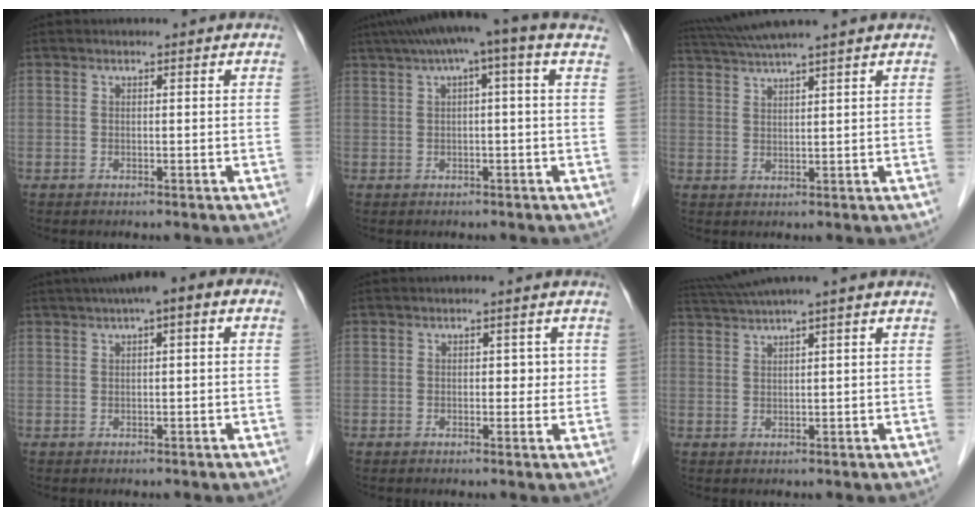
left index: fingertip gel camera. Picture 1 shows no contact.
{"total": 7.7, "force": [4.2, -0.4, 6.4], "torque": [-0.096, 0.046, 0.054]}
{"total": 7.4, "force": [6.5, -1.7, 3.2], "torque": [-0.057, 0.025, 0.106]}
{"total": 5.9, "force": [2.1, 1.5, 5.3], "torque": [-0.081, 0.032, 0.022]}
{"total": 2.5, "force": [0.1, 1.6, 1.9], "torque": [-0.017, 0.007, -0.001]}
{"total": 3.8, "force": [2.8, -1.1, 2.4], "torque": [-0.056, 0.017, 0.060]}